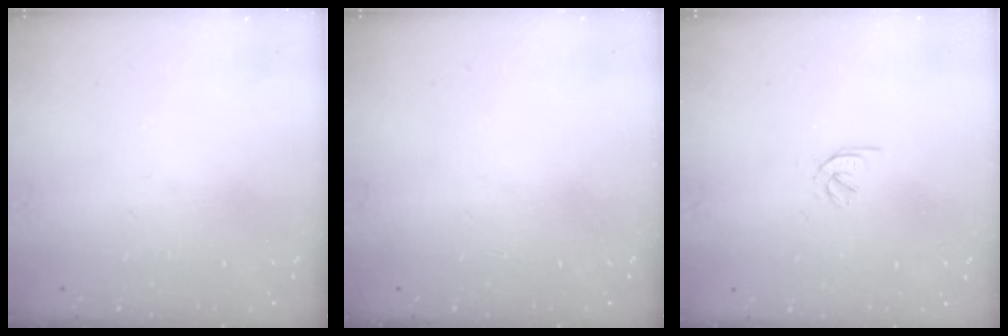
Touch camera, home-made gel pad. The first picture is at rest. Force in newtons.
{"total": 0.0}
{"total": 1.7, "press": 1.6, "slide": 0.6}